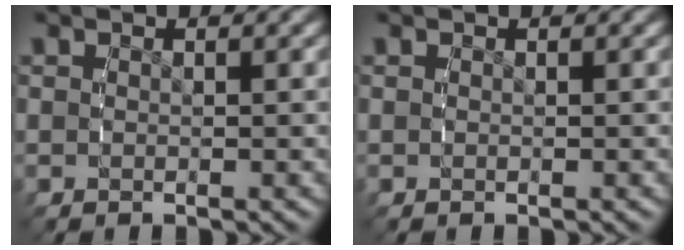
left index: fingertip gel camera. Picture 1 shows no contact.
{"total": 0.0}